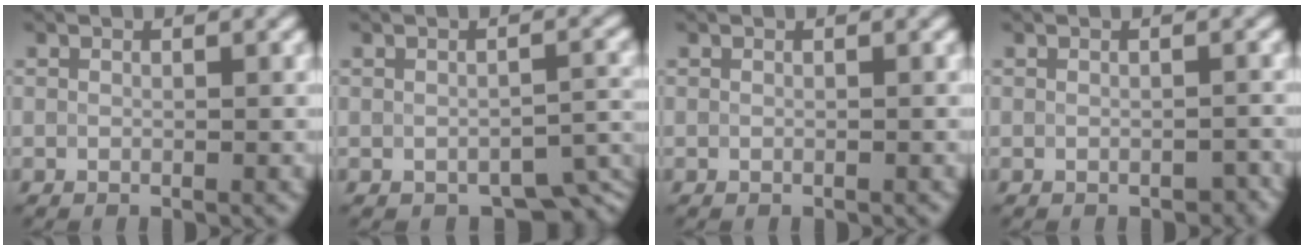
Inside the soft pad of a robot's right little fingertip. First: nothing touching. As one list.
[{"total": 4.6, "force": [-3.1, 2.1, 2.7], "torque": [-0.015, -0.011, -0.039]}, {"total": 0.0}, {"total": 1.3, "force": [-0.9, 0.8, 0.5], "torque": [-0.005, 0.002, -0.008]}]